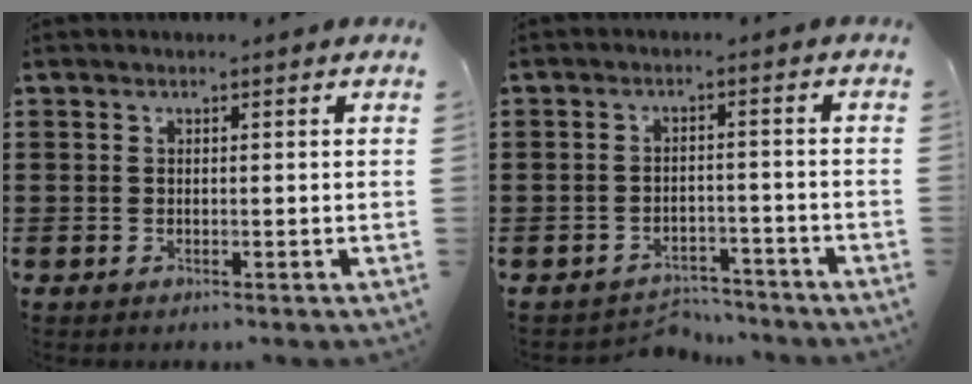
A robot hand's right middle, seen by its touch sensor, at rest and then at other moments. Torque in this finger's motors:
{"motor_torque": [-1.48, 0.66, -0.38, -0.09]}